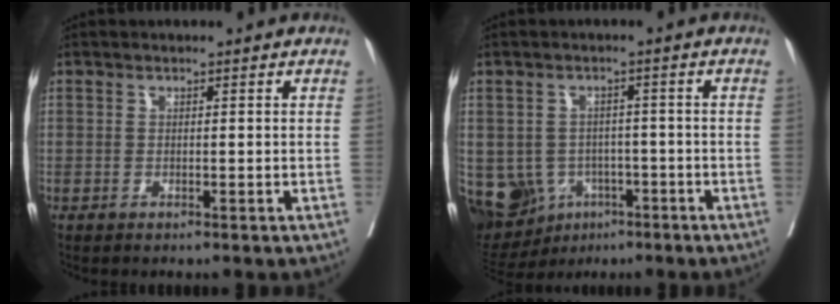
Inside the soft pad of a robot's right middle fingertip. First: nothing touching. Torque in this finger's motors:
{"motor_torque": [0.19, -0.16, 0.08, -0.01]}